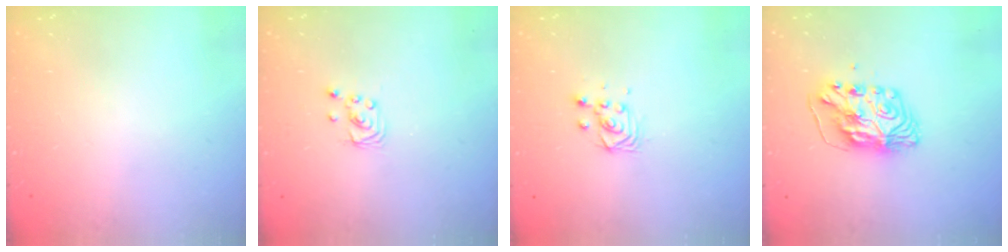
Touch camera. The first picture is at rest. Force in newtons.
{"total": 2.2, "press": 2.2, "slide": 0.2}
{"total": 4.3, "press": 4.3, "slide": 0.6}
{"total": 8.8, "press": 8.8, "slide": 0.8}